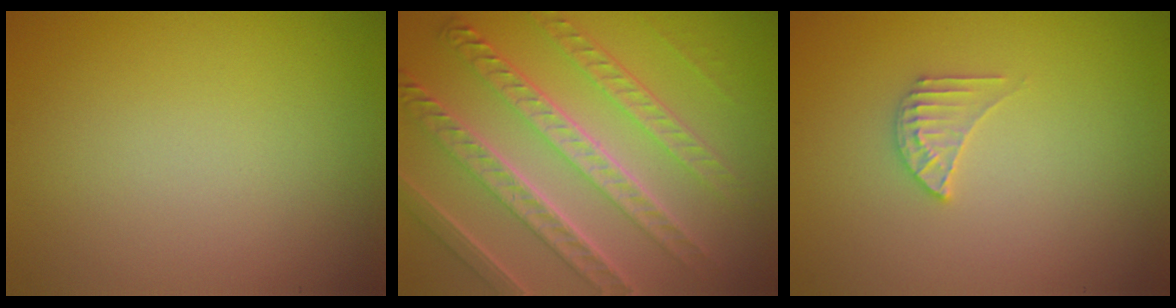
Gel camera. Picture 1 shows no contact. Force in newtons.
{"total": 8.2, "press": 6.2, "slide": 5.4}
{"total": 1.7, "press": 1.7, "slide": 0.1}